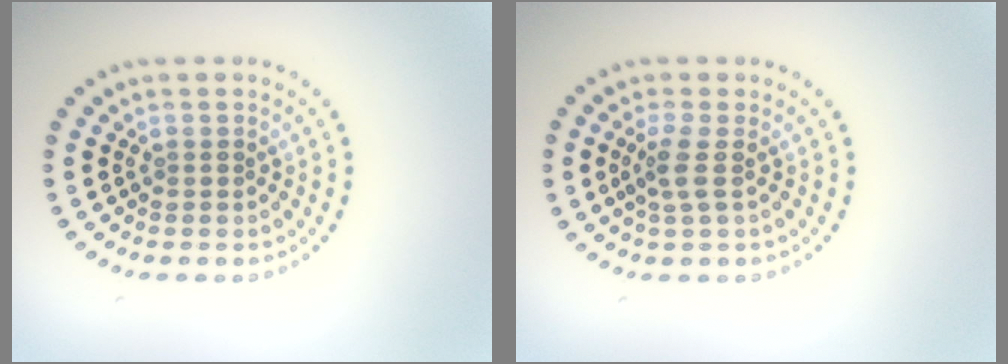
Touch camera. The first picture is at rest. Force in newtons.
{"total": 1.8, "press": 1.3, "slide": 1.1}